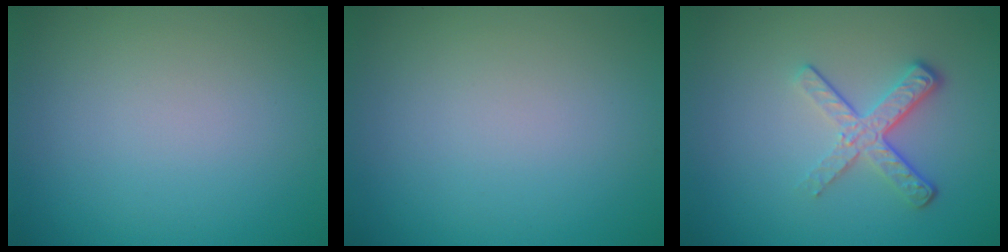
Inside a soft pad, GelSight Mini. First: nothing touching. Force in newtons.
{"total": 0.0}
{"total": 3.7, "press": 2.6, "slide": 2.6}